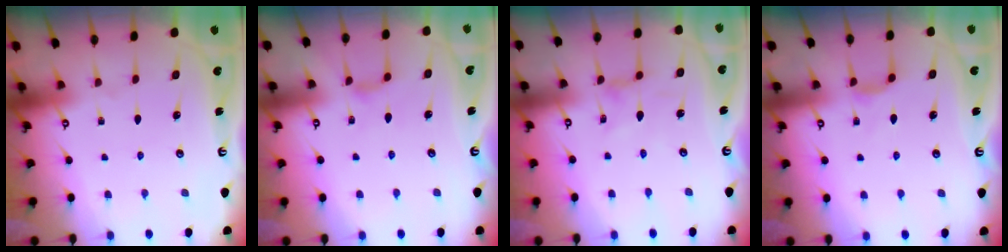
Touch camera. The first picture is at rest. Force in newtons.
{"total": 3.1, "press": 3.0, "slide": 0.5}
{"total": 1.4, "press": 1.3, "slide": 0.3}
{"total": 3.0, "press": 3.0, "slide": 0.5}